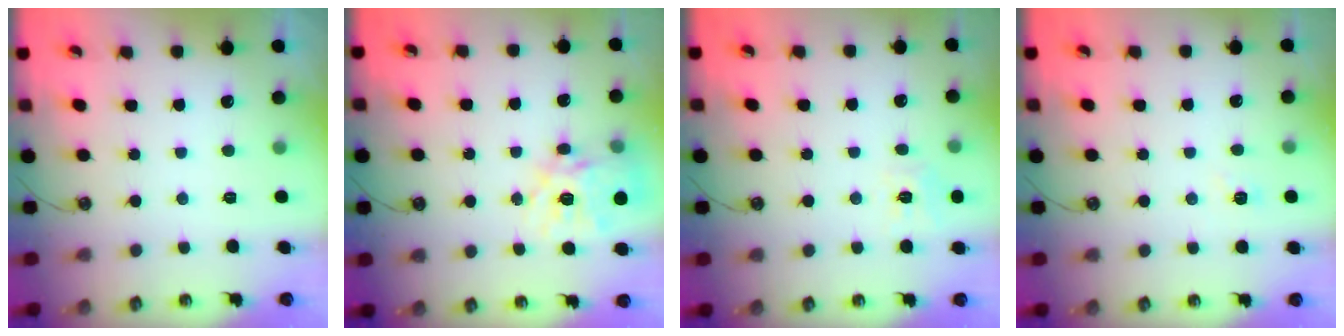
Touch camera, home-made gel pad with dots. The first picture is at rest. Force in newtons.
{"total": 16.8, "press": 16.7, "slide": 1.8}
{"total": 7.5, "press": 7.5, "slide": 0.7}
{"total": 3.3, "press": 3.3, "slide": 0.4}